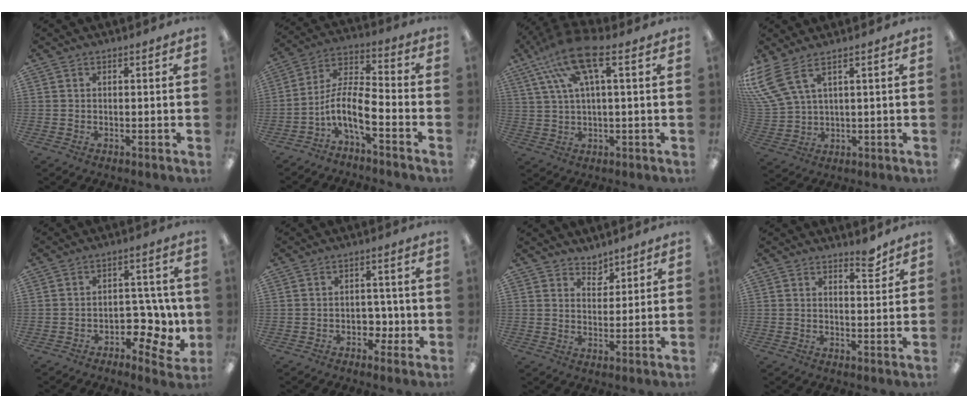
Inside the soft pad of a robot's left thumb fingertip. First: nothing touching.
{"total": 11.0, "force": [-5.0, 4.0, 9.0], "torque": [-0.191, 0.000, -0.096]}
{"total": 13.9, "force": [6.3, 4.1, 11.7], "torque": [-0.242, -0.009, 0.111]}
{"total": 9.0, "force": [5.4, 3.4, 6.3], "torque": [-0.151, -0.024, 0.104]}
{"total": 9.8, "force": [-2.3, 6.5, 7.0], "torque": [-0.082, 0.009, -0.030]}
{"total": 5.3, "force": [-1.2, 3.8, 3.6], "torque": [-0.052, 0.010, -0.019]}
{"total": 3.9, "force": [3.5, 1.6, 0.3], "torque": [0.010, -0.026, 0.063]}
{"total": 4.0, "force": [3.2, 0.9, 2.2], "torque": [-0.025, -0.019, 0.051]}